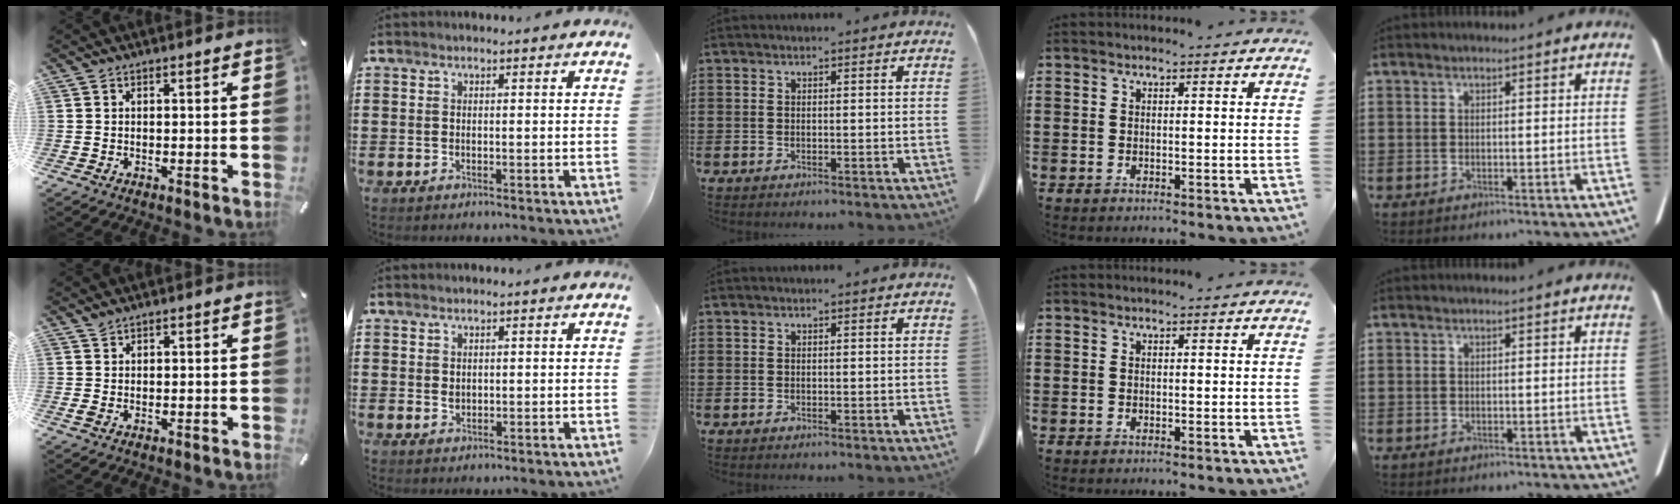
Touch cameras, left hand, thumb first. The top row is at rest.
{"thumb": {"total": 1.0, "force": [0.8, 0.4, 0.5], "torque": [-0.012, -0.001, 0.015]}, "index": {"total": 1.0, "force": [0.3, 0.8, 0.5], "torque": [-0.013, 0.007, 0.005]}}